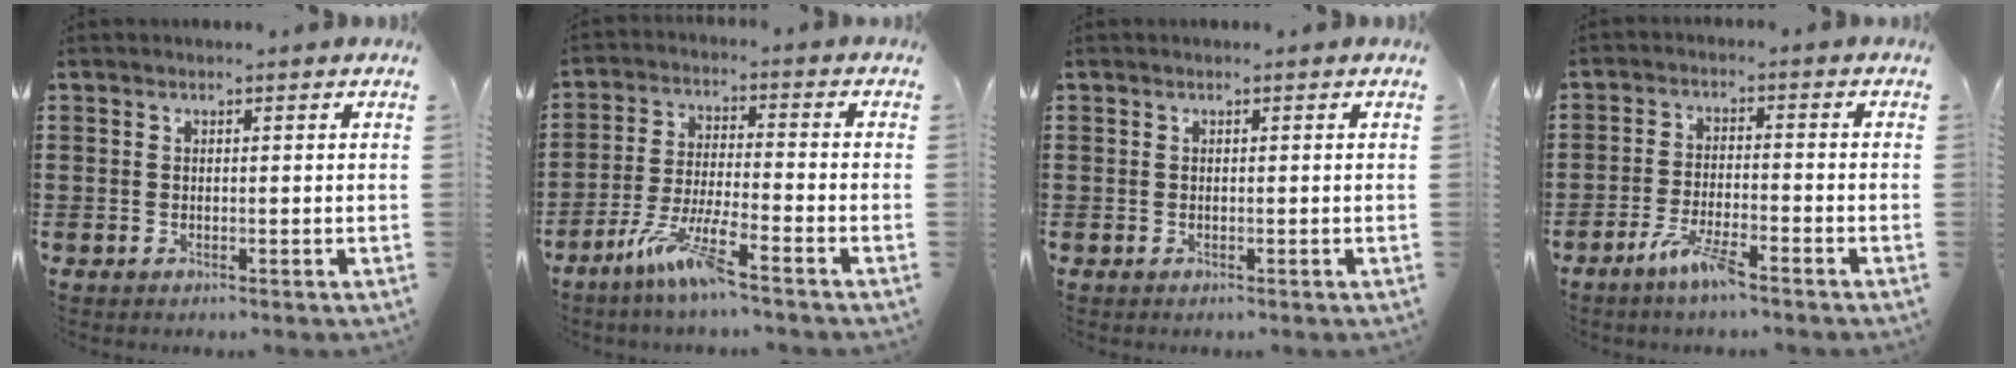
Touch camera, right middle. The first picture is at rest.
{"total": 7.6, "force": [-5.4, 0.3, 5.3], "torque": [-0.115, -0.012, -0.103]}
{"total": 0.0}
{"total": 5.2, "force": [-3.7, 0.6, 3.6], "torque": [-0.077, -0.005, -0.069]}